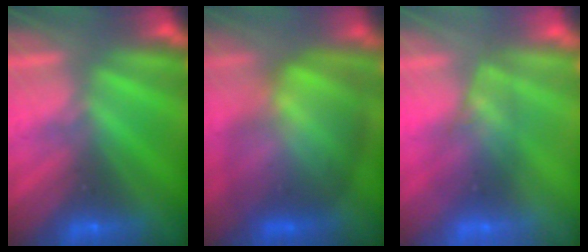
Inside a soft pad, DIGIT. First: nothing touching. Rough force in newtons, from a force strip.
{"total": 7.4}
{"total": 2.5}